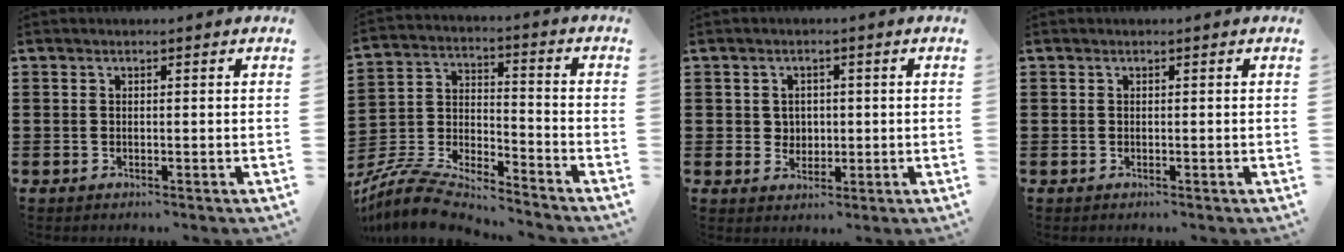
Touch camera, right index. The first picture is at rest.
{"total": 7.0, "force": [-6.7, 1.1, 1.9], "torque": [-0.058, -0.008, -0.138]}
{"total": 2.4, "force": [0.6, 2.3, 0.7], "torque": [-0.022, 0.012, 0.007]}
{"total": 0.0}